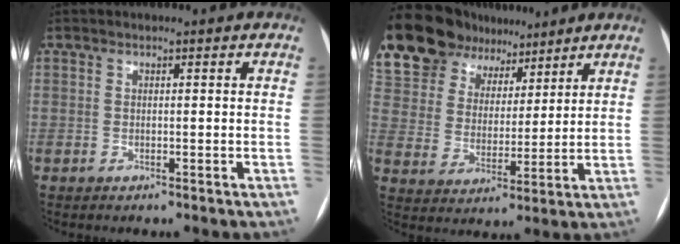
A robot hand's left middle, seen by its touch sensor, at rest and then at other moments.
{"total": 19.0, "force": [14.9, 10.0, 6.3], "torque": [-0.166, 0.046, 0.270]}